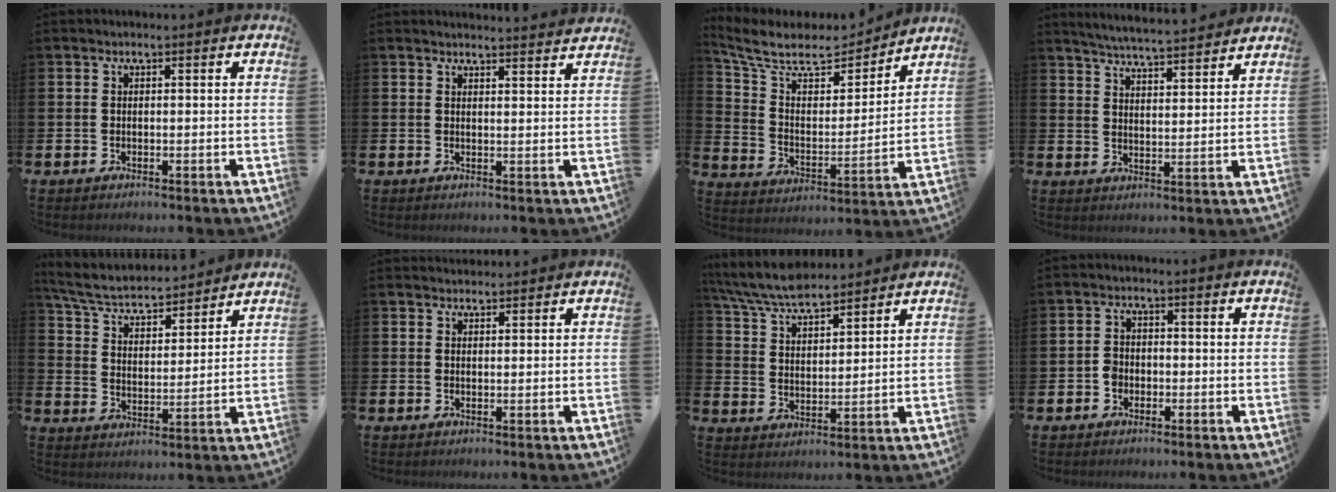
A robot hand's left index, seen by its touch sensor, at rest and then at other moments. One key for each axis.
{"total": 3.1, "fx": 3.1, "fy": -0.2, "fz": -0.1, "tx": 0.008, "ty": -0.025, "tz": 0.053}
{"total": 8.3, "fx": 6.9, "fy": 3.6, "fz": 2.8, "tx": -0.095, "ty": -0.044, "tz": 0.119}
{"total": 5.6, "fx": 5.5, "fy": -0.1, "fz": 0.9, "tx": -0.028, "ty": -0.039, "tz": 0.095}
{"total": 5.9, "fx": 5.4, "fy": 1.6, "fz": 1.9, "tx": -0.066, "ty": -0.042, "tz": 0.089}
{"total": 3.6, "fx": 3.5, "fy": 0.5, "fz": -0.3, "tx": 0.001, "ty": -0.018, "tz": 0.064}
{"total": 7.3, "fx": 6.9, "fy": 1.1, "fz": 2.2, "tx": -0.070, "ty": -0.031, "tz": 0.126}
{"total": 2.1, "fx": -0.8, "fy": 1.8, "fz": 0.7, "tx": -0.012, "ty": 0.005, "tz": -0.019}